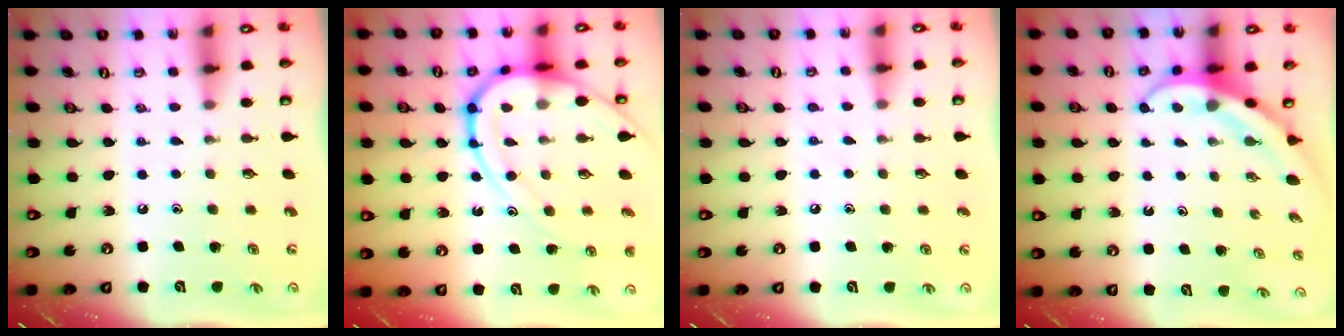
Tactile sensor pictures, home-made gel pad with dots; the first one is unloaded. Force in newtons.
{"total": 15.9, "press": 15.8, "slide": 1.6}
{"total": 3.4, "press": 3.2, "slide": 1.1}
{"total": 4.0, "press": 4.0, "slide": 0.4}